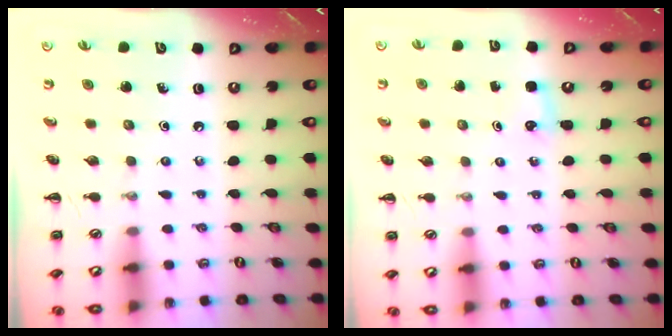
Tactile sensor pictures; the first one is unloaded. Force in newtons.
{"total": 2.8, "press": 2.6, "slide": 0.9}